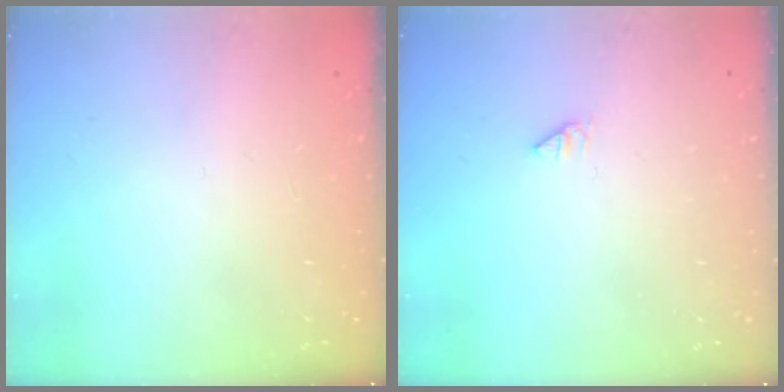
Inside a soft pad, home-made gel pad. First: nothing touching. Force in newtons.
{"total": 0.0}